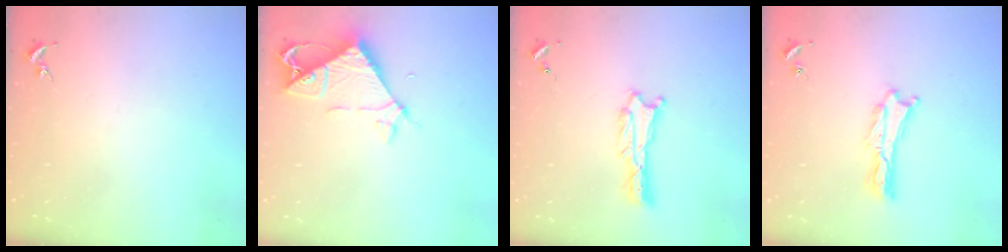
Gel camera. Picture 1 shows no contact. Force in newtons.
{"total": 6.8, "press": 6.8, "slide": 0.6}
{"total": 0.9, "press": 0.9, "slide": 0.1}
{"total": 0.7, "press": 0.7, "slide": 0.2}